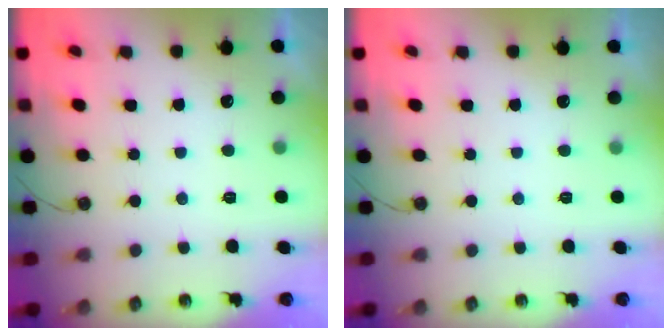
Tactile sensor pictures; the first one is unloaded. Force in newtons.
{"total": 0.0}